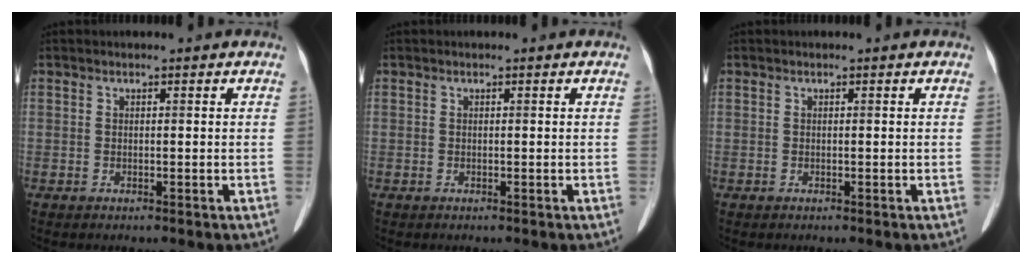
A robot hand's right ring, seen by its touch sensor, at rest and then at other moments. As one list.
[{"total": 0.0}, {"total": 0.0}]